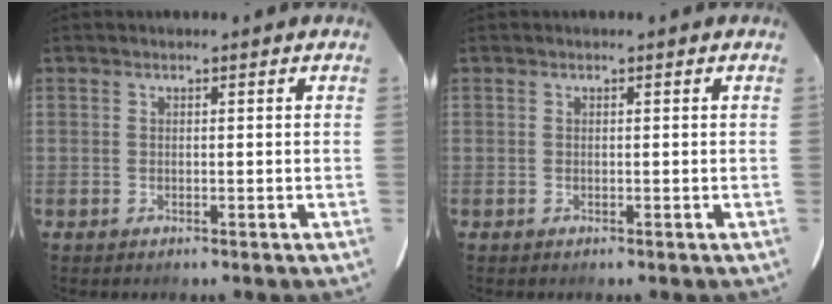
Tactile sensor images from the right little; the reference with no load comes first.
{"total": 0.0}